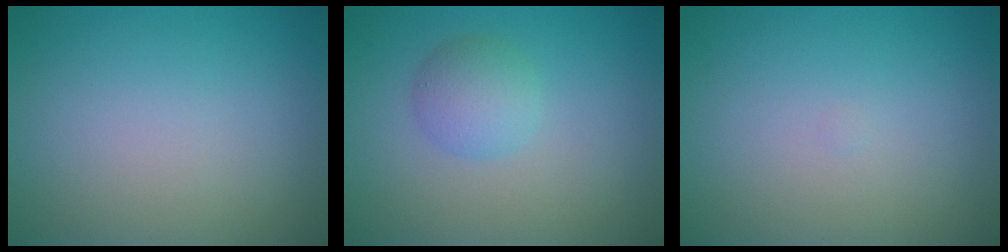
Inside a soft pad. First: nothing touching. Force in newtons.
{"total": 2.6, "press": 2.6, "slide": 0.1}
{"total": 0.0}